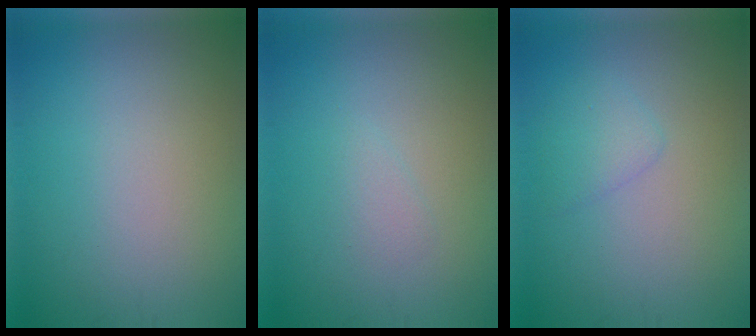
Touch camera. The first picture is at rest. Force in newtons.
{"total": 0.9, "press": 0.9, "slide": 0.2}
{"total": 1.6, "press": 1.6, "slide": 0.1}